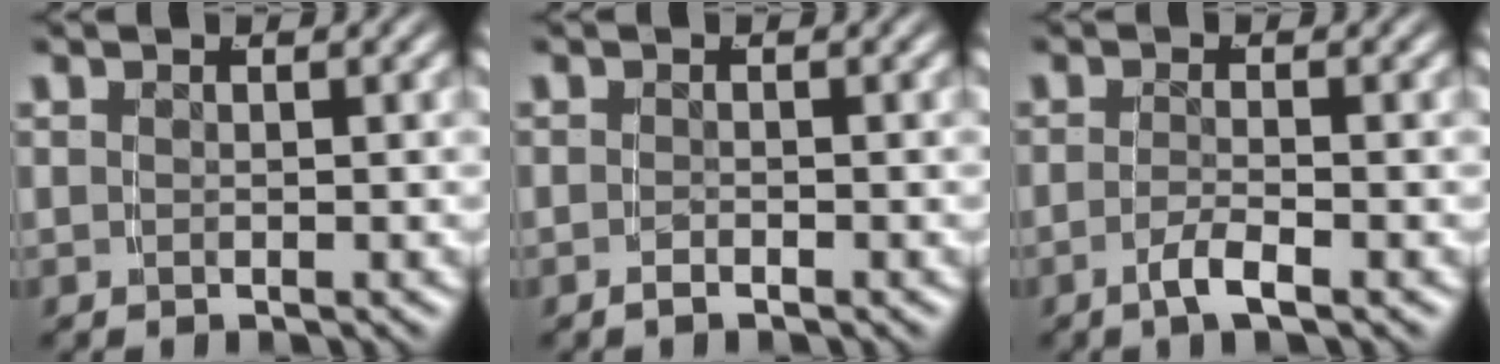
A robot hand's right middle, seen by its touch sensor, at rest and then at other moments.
{"total": 0.9, "force": [-0.9, -0.2, 0.2], "torque": [-0.008, -0.001, -0.016]}
{"total": 2.2, "force": [-1.7, -0.2, 1.5], "torque": [-0.034, -0.007, -0.030]}